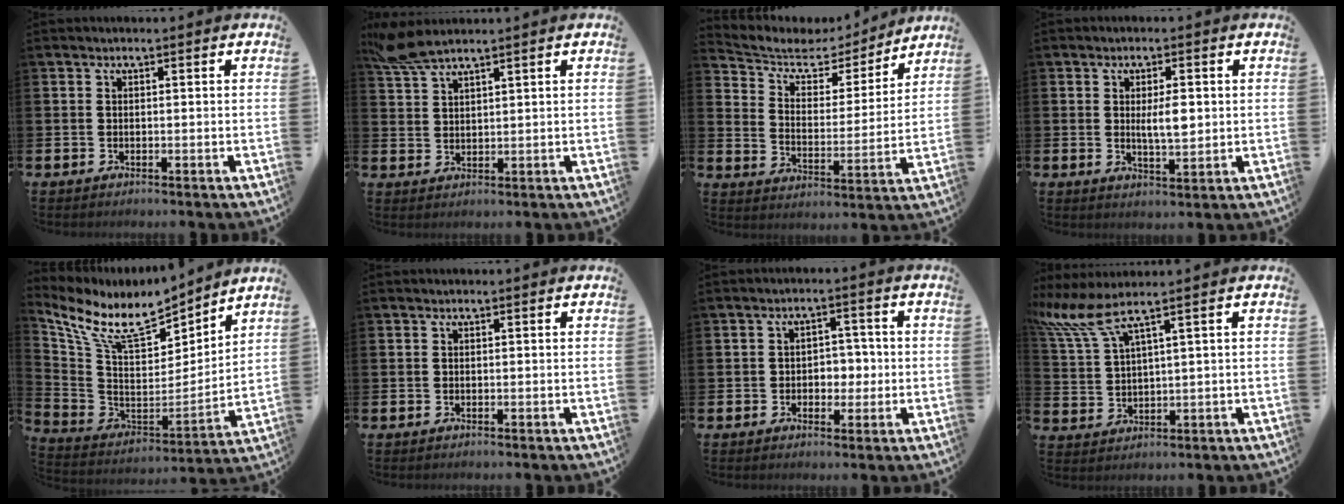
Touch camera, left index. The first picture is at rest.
{"total": 4.6, "force": [4.1, 0.7, 2.1], "torque": [-0.055, -0.008, 0.076]}
{"total": 5.9, "force": [5.0, 2.8, 1.6], "torque": [-0.067, -0.035, 0.081]}
{"total": 3.7, "force": [0.6, 1.3, 3.4], "torque": [-0.050, -0.003, 0.005]}
{"total": 10.4, "force": [8.8, 3.5, 4.4], "torque": [-0.135, -0.057, 0.158]}
{"total": 0.0}
{"total": 3.0, "force": [-0.5, 2.6, 1.5], "torque": [-0.026, 0.005, -0.018]}
{"total": 6.4, "force": [4.6, 1.1, 4.3], "torque": [-0.104, -0.010, 0.077]}